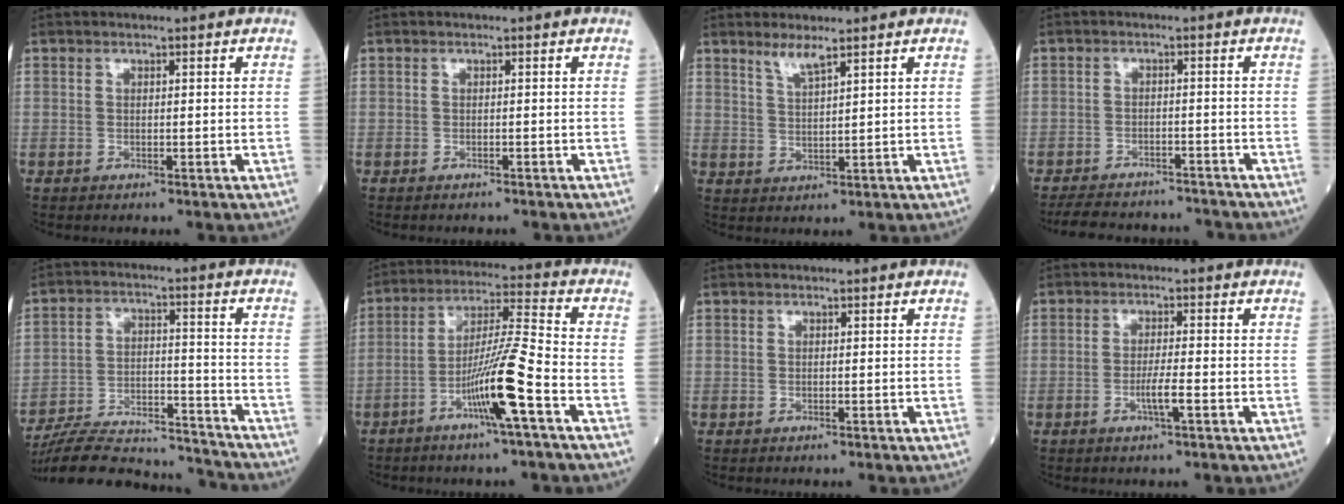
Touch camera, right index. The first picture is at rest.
{"total": 1.0, "force": [-0.9, 0.2, 0.2], "torque": [-0.008, -0.002, -0.013]}
{"total": 2.9, "force": [2.3, -0.1, 1.8], "torque": [-0.039, -0.007, 0.048]}
{"total": 10.9, "force": [-10.1, 3.3, 2.6], "torque": [-0.046, 0.008, -0.135]}
{"total": 18.8, "force": [-18.0, 2.9, 4.6], "torque": [-0.101, 0.015, -0.275]}
{"total": 10.8, "force": [-4.8, -1.1, 9.6], "torque": [-0.184, 0.003, -0.088]}
{"total": 0.0}
{"total": 2.9, "force": [-1.1, -0.1, 2.7], "torque": [-0.052, -0.002, -0.021]}